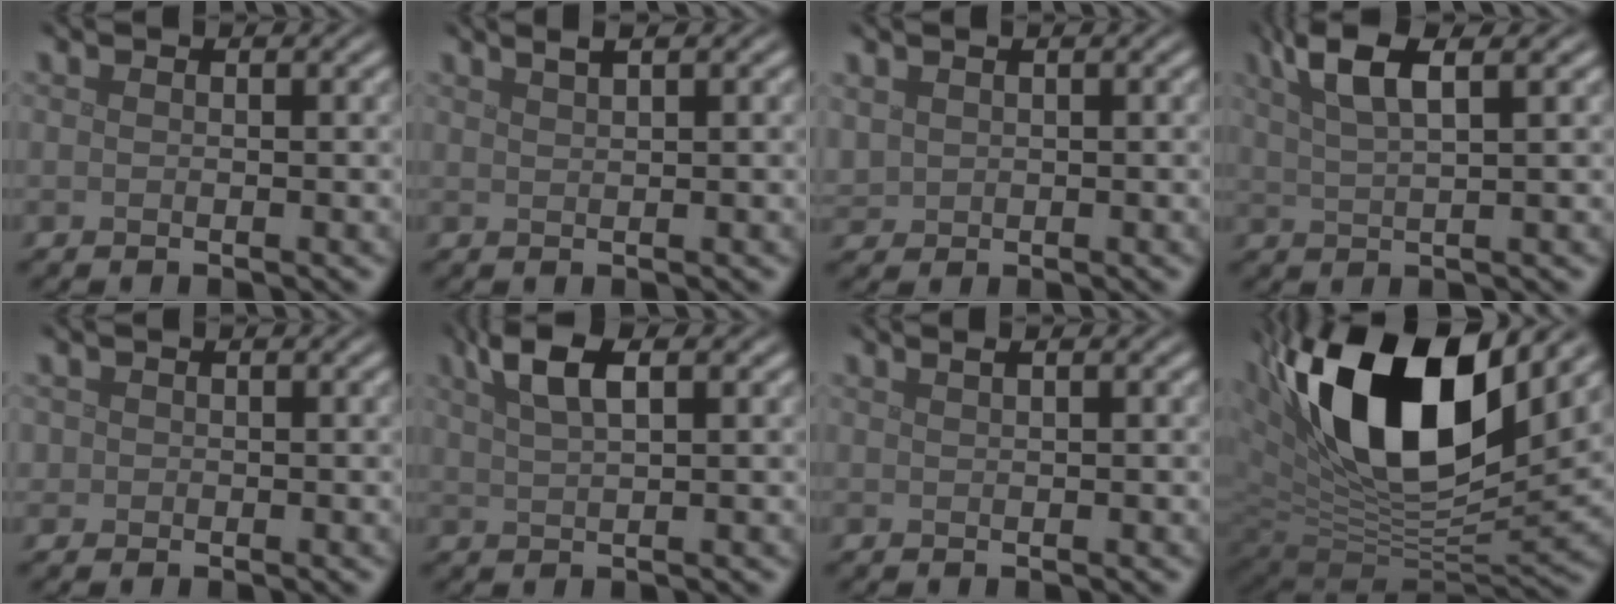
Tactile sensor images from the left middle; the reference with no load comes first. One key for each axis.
{"total": 2.0, "fx": 1.4, "fy": 0.7, "fz": 1.4, "tx": -0.006, "ty": 0.002, "tz": 0.012}
{"total": 1.2, "fx": 0.8, "fy": 0.9, "fz": 0.2, "tx": -0.010, "ty": 0.000, "tz": 0.020}
{"total": 5.4, "fx": 3.0, "fy": 1.3, "fz": 4.3, "tx": -0.070, "ty": 0.015, "tz": 0.052}
{"total": 0.7, "fx": 0.1, "fy": 0.7, "fz": 0.1, "tx": 0.005, "ty": -0.001, "tz": -0.002}
{"total": 4.3, "fx": 2.4, "fy": 1.4, "fz": 3.3, "tx": -0.058, "ty": 0.010, "tz": 0.042}
{"total": 1.1, "fx": 0.7, "fy": 0.4, "fz": 0.8, "tx": -0.008, "ty": 0.000, "tz": 0.006}
{"total": 17.0, "fx": 6.5, "fy": 8.5, "fz": 13.3, "tx": -0.242, "ty": 0.013, "tz": 0.109}